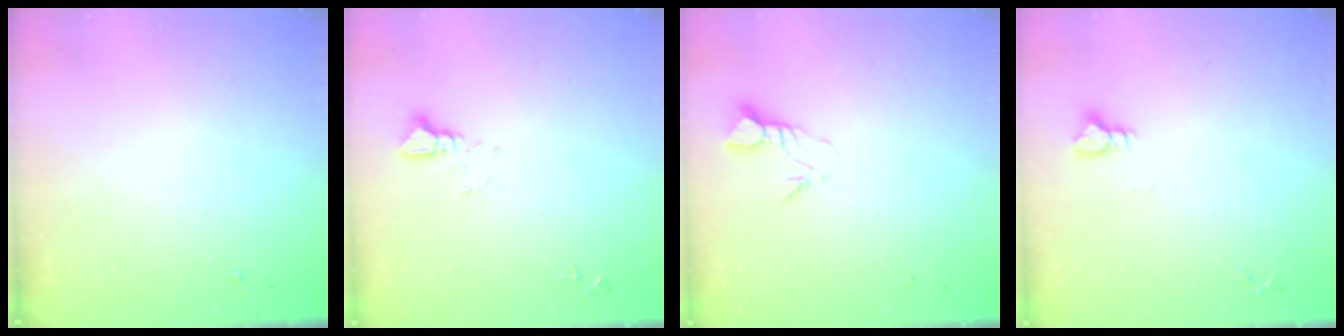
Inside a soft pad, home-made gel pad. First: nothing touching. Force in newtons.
{"total": 2.5, "press": 2.5, "slide": 0.1}
{"total": 3.4, "press": 3.4, "slide": 0.2}
{"total": 3.5, "press": 3.5, "slide": 0.3}